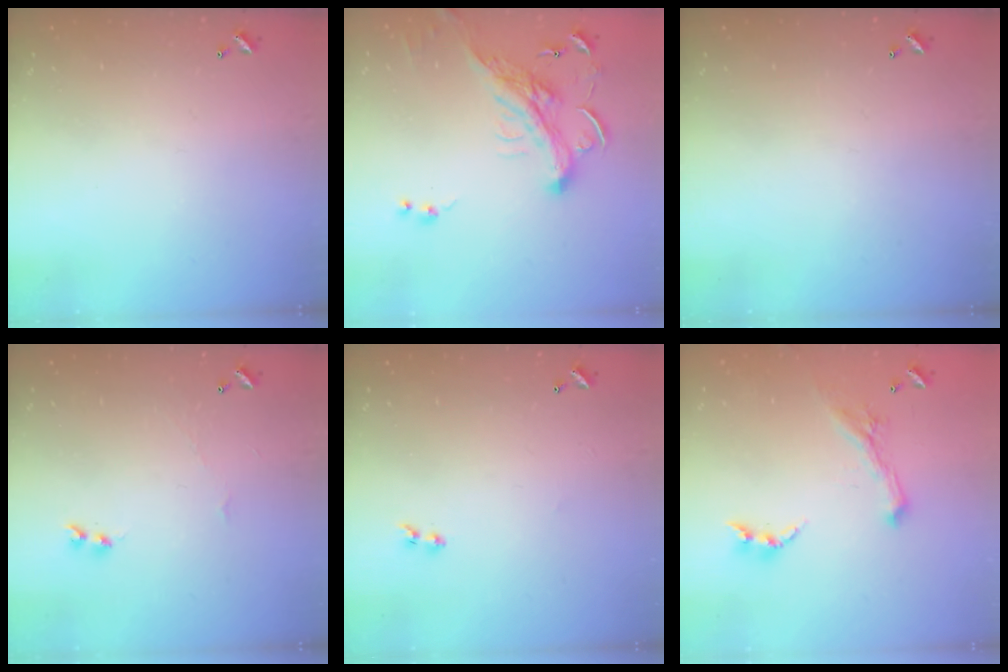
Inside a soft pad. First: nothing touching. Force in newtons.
{"total": 3.9, "press": 3.7, "slide": 1.3}
{"total": 0.0}
{"total": 1.9, "press": 1.8, "slide": 0.5}
{"total": 1.9, "press": 1.7, "slide": 0.9}
{"total": 1.8, "press": 1.7, "slide": 0.4}